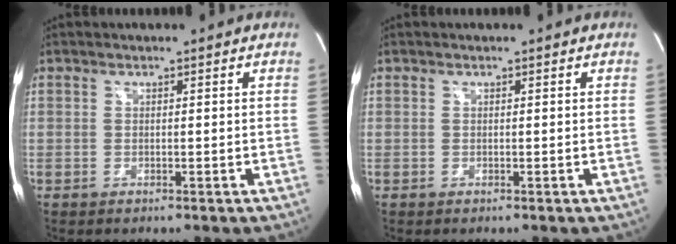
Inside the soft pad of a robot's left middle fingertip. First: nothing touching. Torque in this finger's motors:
{"motor_torque": [-0.18, -0.16, 0.08, 0.01]}